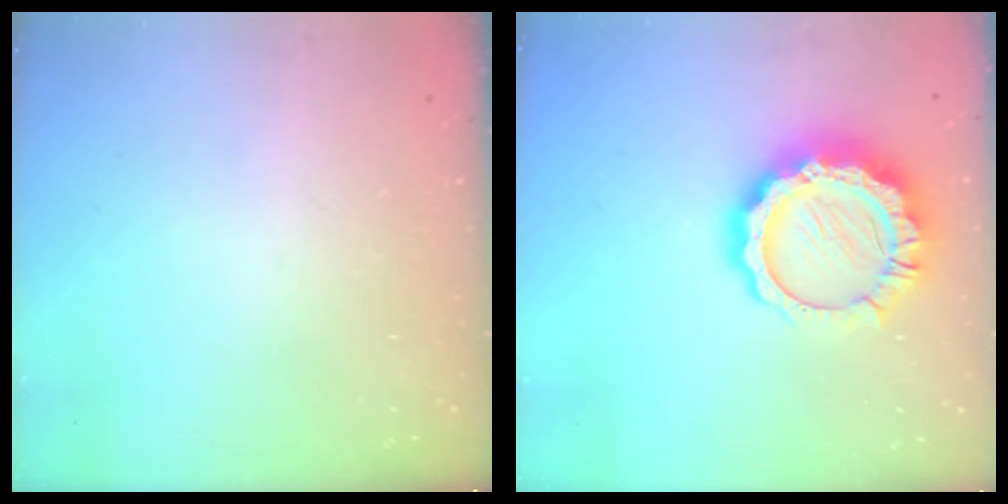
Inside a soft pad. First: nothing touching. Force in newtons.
{"total": 15.5, "press": 15.4, "slide": 1.3}